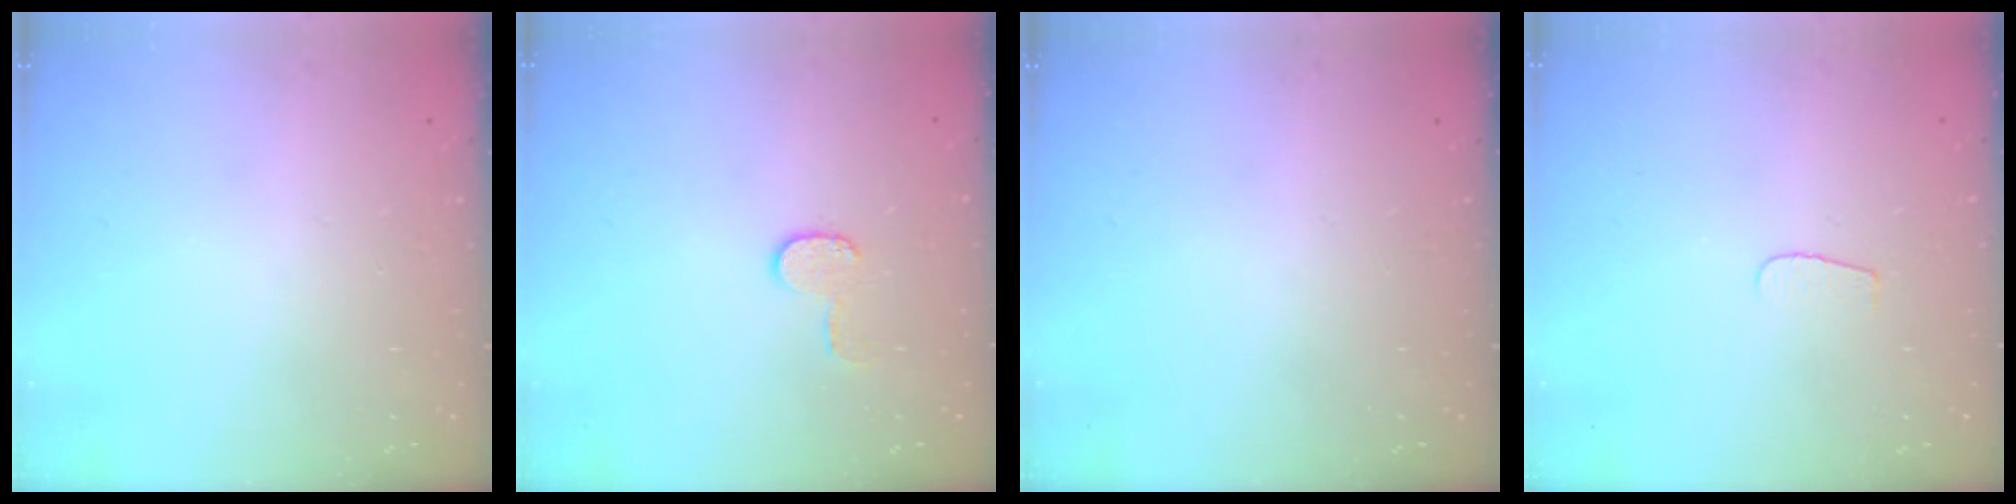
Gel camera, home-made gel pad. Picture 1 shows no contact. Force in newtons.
{"total": 5.9, "press": 5.9, "slide": 0.4}
{"total": 0.0}
{"total": 3.7, "press": 3.6, "slide": 0.4}